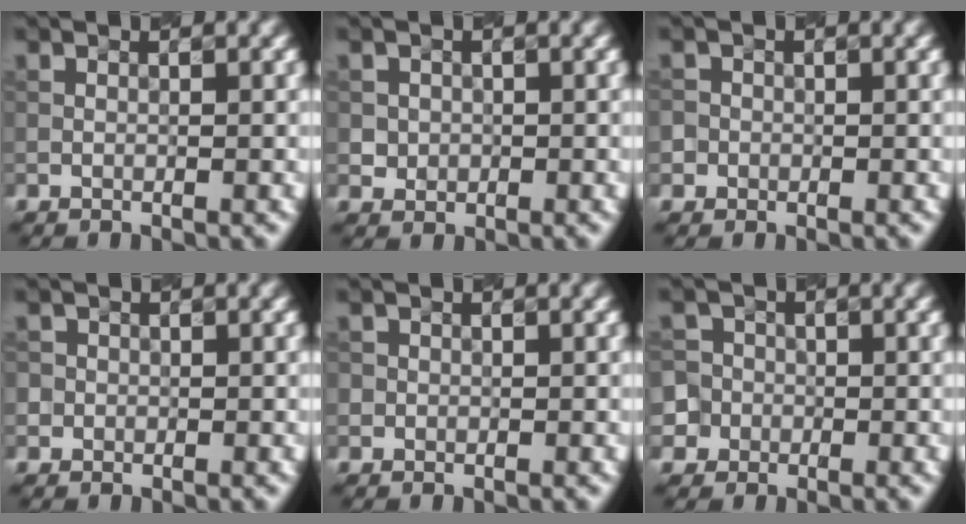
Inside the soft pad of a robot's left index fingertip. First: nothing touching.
{"total": 1.7, "force": [0.2, 1.6, 0.4], "torque": [-0.003, 0.000, 0.013]}
{"total": 2.1, "force": [-0.3, 2.1, 0.4], "torque": [0.009, 0.015, -0.014]}
{"total": 2.1, "force": [0.2, 2.0, 0.5], "torque": [0.003, 0.013, -0.003]}
{"total": 1.0, "force": [0.1, 1.0, 0.2], "torque": [0.006, 0.004, 0.002]}
{"total": 6.2, "force": [-1.2, 5.8, 1.6], "torque": [-0.038, 0.026, -0.048]}